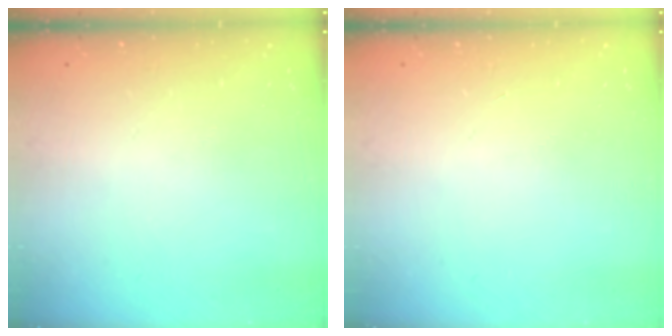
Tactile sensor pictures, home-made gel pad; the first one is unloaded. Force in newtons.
{"total": 0.0}